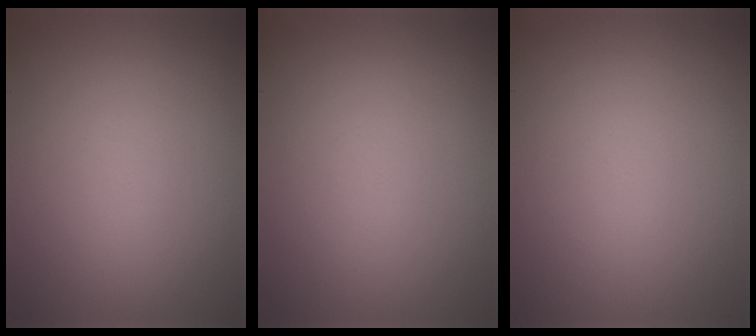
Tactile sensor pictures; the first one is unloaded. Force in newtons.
{"total": 0.0}
{"total": 0.0}